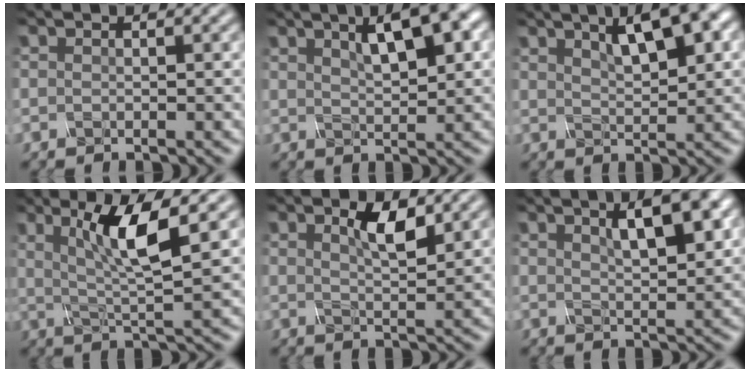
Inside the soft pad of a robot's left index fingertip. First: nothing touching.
{"total": 4.9, "force": [2.5, 0.7, 4.2], "torque": [-0.061, 0.015, 0.054]}
{"total": 5.3, "force": [3.0, 0.9, 4.3], "torque": [-0.063, 0.019, 0.063]}
{"total": 5.0, "force": [1.6, 0.1, 4.7], "torque": [-0.103, 0.001, 0.057]}
{"total": 1.8, "force": [1.1, 0.0, 1.5], "torque": [-0.036, 0.003, 0.041]}
{"total": 5.0, "force": [2.4, 1.0, 4.2], "torque": [-0.041, 0.024, 0.042]}